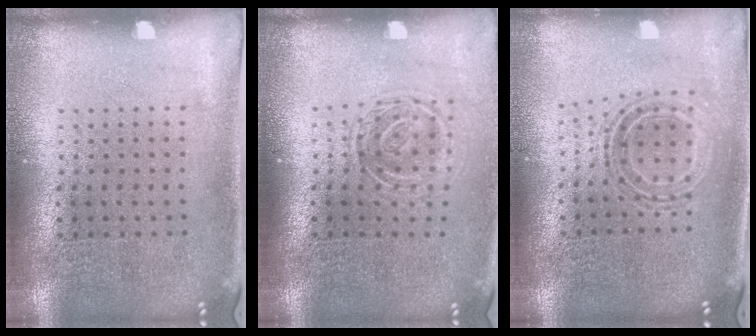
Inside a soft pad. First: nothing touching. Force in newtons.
{"total": 1.6, "press": 1.1, "slide": 1.1}
{"total": 0.8, "press": 0.8, "slide": 0.3}